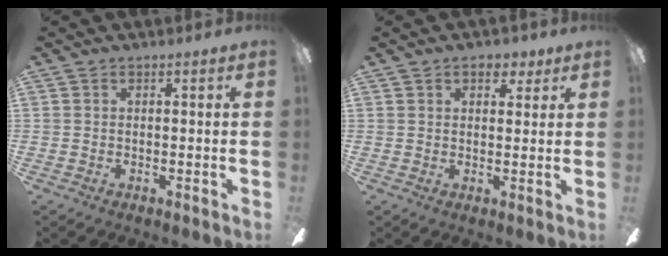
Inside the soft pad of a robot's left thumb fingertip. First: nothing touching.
{"total": 4.0, "force": [2.7, 2.2, 2.1], "torque": [-0.013, -0.009, 0.043]}